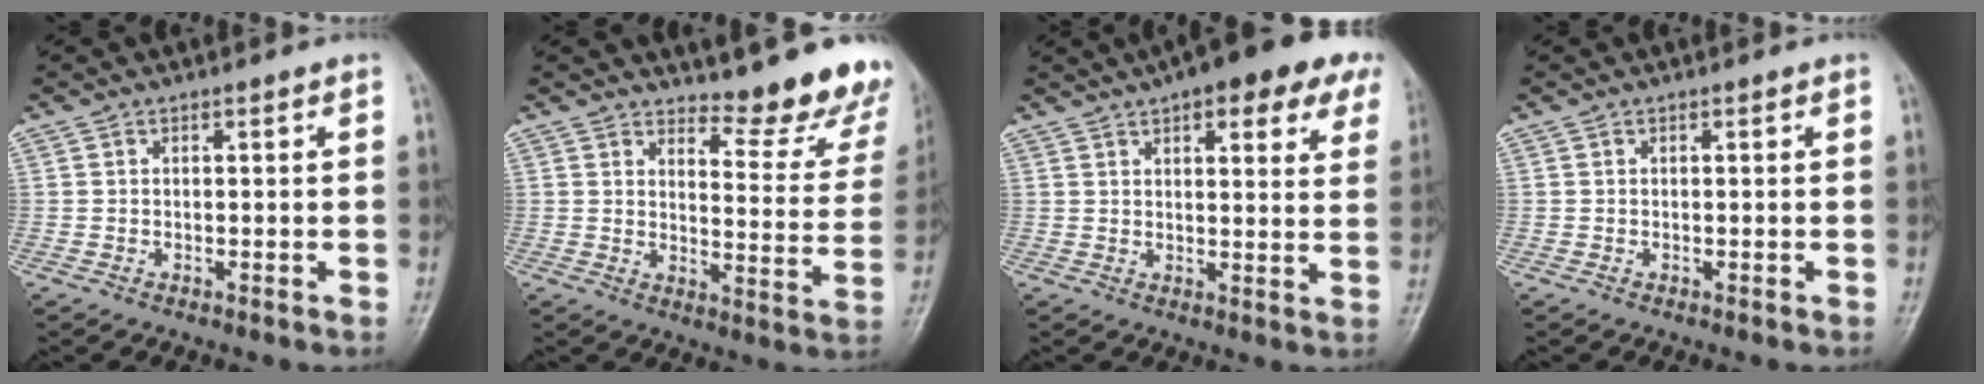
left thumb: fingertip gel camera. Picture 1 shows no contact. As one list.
[{"total": 14.2, "force": [12.7, 3.7, 5.2], "torque": [-0.026, -0.131, 0.142]}, {"total": 16.5, "force": [9.6, 6.1, 12.0], "torque": [-0.129, -0.007, 0.114]}, {"total": 0.0}]